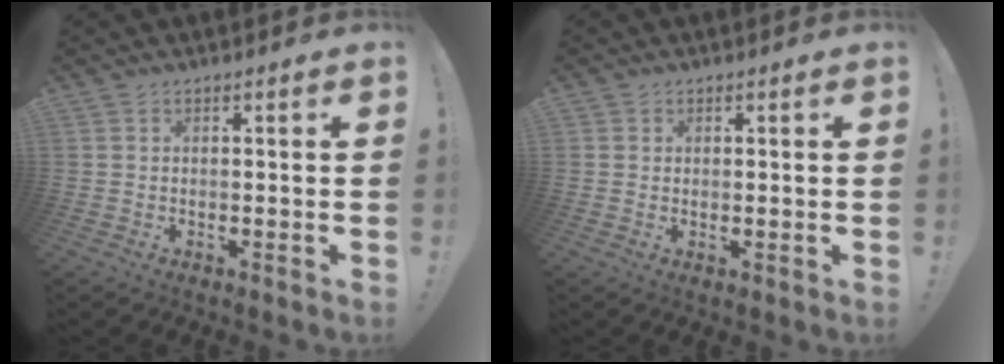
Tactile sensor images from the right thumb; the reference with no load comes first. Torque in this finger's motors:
{"motor_torque": [-0.05, 0.22, -0.12, 0.08, 0.00]}